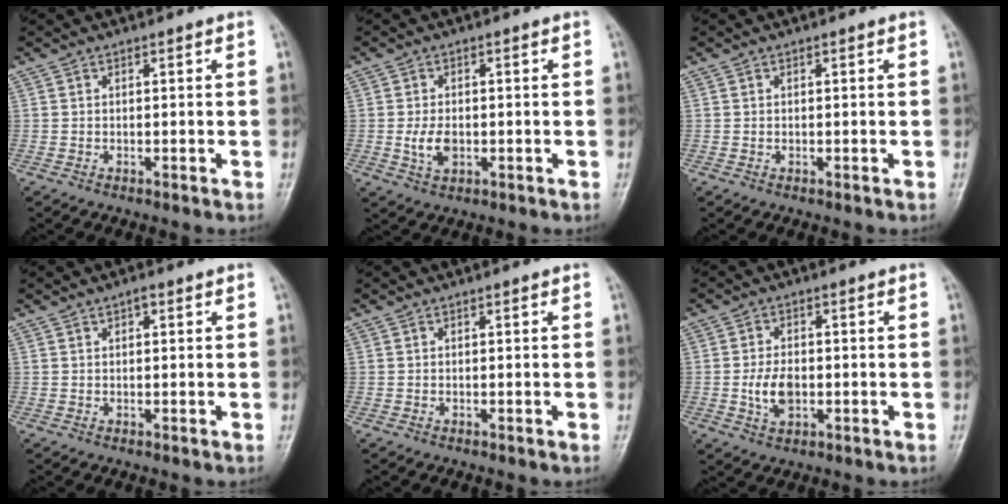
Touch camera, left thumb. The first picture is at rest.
{"total": 4.7, "force": [-0.7, 3.0, 3.5], "torque": [-0.059, -0.003, -0.007]}
{"total": 0.0}
{"total": 1.4, "force": [0.7, 0.7, 1.0], "torque": [-0.011, 0.001, 0.008]}
{"total": 0.0}
{"total": 5.5, "force": [-1.0, 3.5, 4.2], "torque": [-0.071, 0.002, -0.015]}